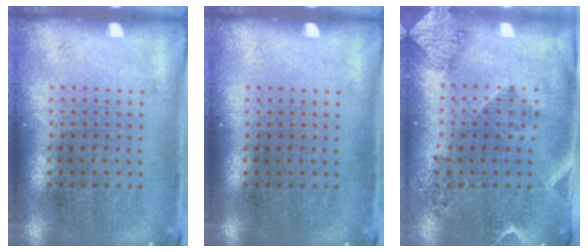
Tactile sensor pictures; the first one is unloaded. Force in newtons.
{"total": 0.0}
{"total": 1.9, "press": 1.6, "slide": 0.9}